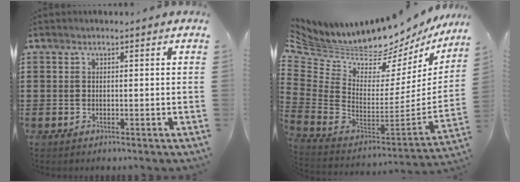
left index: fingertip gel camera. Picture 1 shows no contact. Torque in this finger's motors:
{"motor_torque": [0.96, -1.18, 0.11, 0.00]}